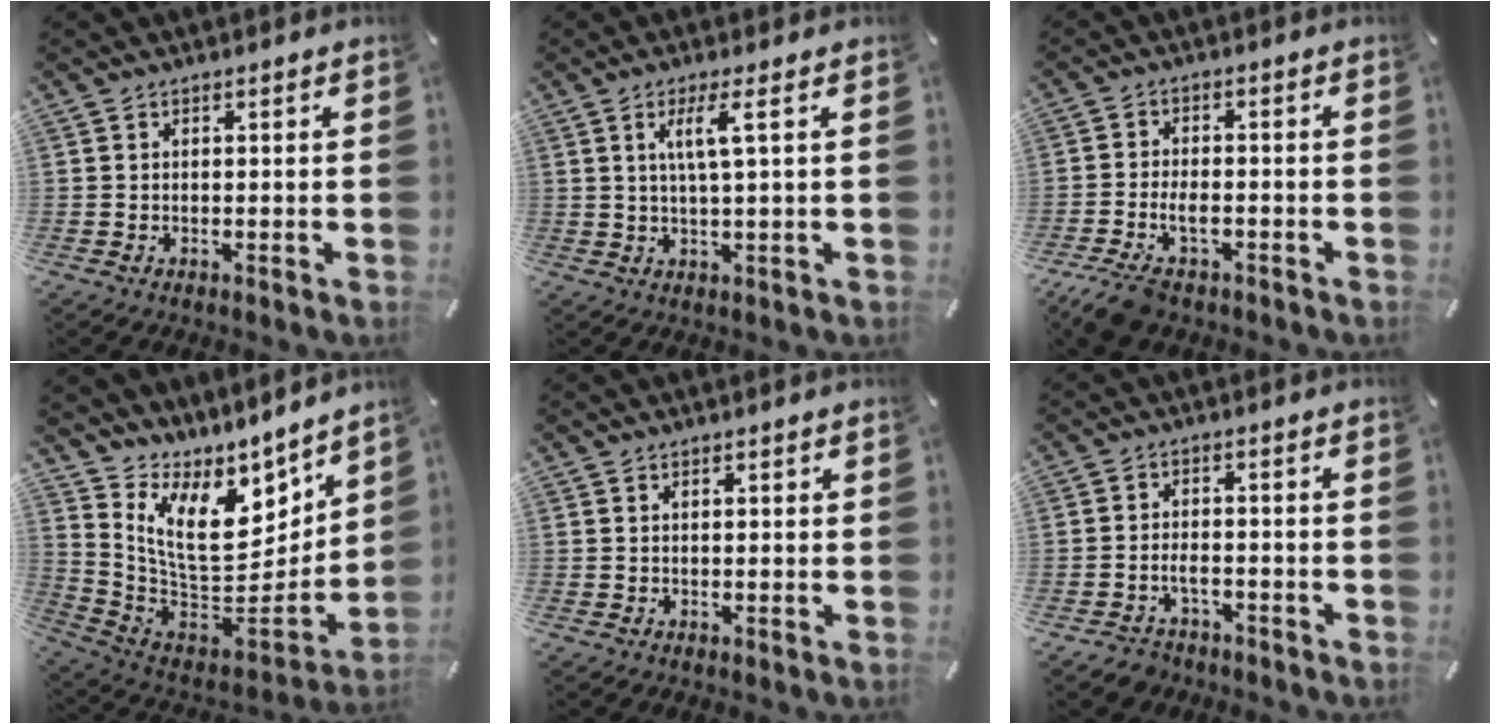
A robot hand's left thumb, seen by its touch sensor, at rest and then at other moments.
{"total": 6.0, "force": [1.7, 0.3, 5.7], "torque": [-0.115, -0.002, 0.025]}
{"total": 6.8, "force": [-3.3, 3.7, 4.7], "torque": [-0.100, 0.008, -0.059]}
{"total": 14.0, "force": [7.3, 9.0, 7.9], "torque": [-0.149, -0.087, 0.137]}
{"total": 0.8, "force": [0.5, 0.3, 0.6], "torque": [-0.012, 0.001, 0.008]}
{"total": 3.4, "force": [-2.0, 2.2, 1.7], "torque": [-0.037, 0.008, -0.038]}